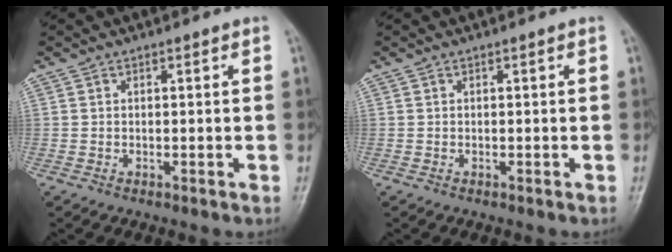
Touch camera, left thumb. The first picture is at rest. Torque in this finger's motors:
{"motor_torque": [-0.06, 0.06, 0.00, 0.00, 0.00]}